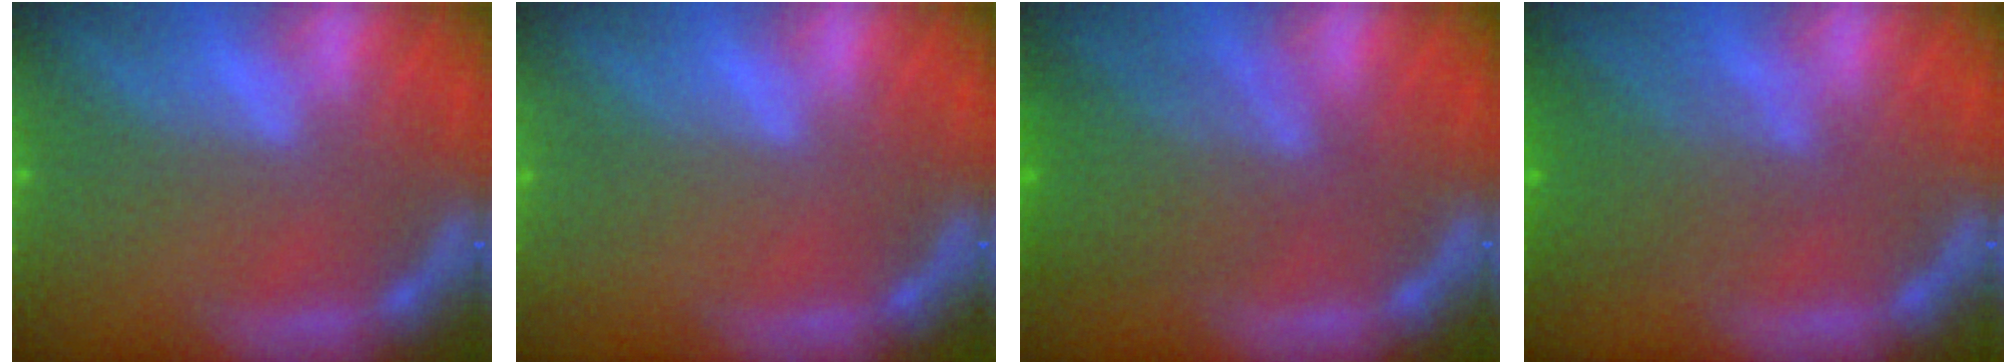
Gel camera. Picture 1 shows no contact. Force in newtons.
{"total": 0.0}
{"total": 5.5}
{"total": 4.1}